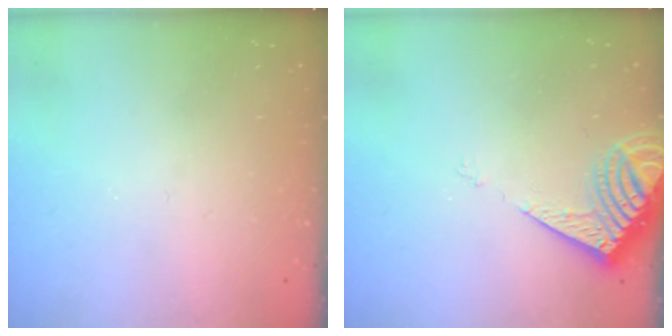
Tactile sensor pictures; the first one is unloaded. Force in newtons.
{"total": 7.5, "press": 7.4, "slide": 0.9}